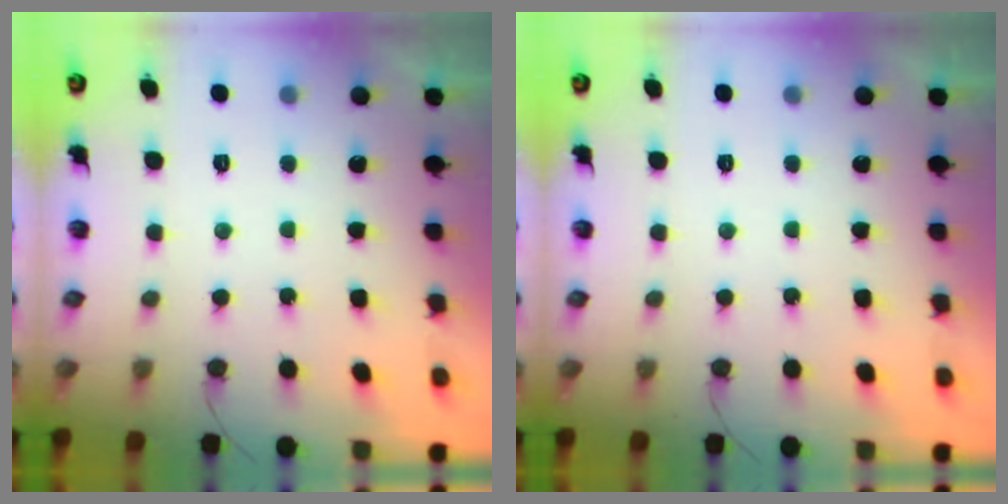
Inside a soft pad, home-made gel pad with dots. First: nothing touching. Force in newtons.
{"total": 0.0}